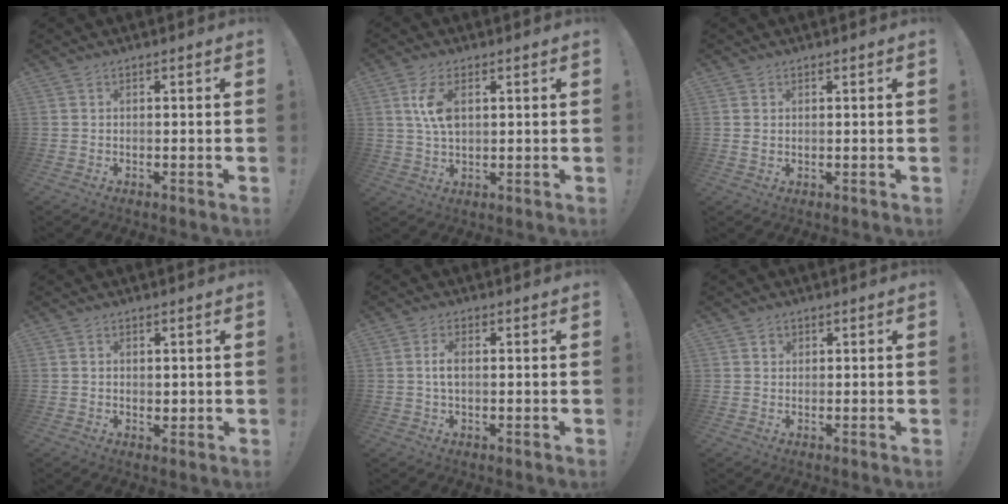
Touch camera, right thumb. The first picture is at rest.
{"total": 7.7, "force": [2.0, 4.1, 6.2], "torque": [-0.120, -0.004, 0.033]}
{"total": 1.2, "force": [0.6, 0.8, 0.7], "torque": [-0.010, 0.000, 0.011]}
{"total": 1.6, "force": [0.5, 1.4, 0.5], "torque": [0.005, -0.003, 0.006]}
{"total": 3.6, "force": [0.4, 1.8, 3.1], "torque": [-0.051, 0.003, 0.005]}
{"total": 1.3, "force": [0.7, 1.1, 0.3], "torque": [0.009, -0.007, 0.010]}